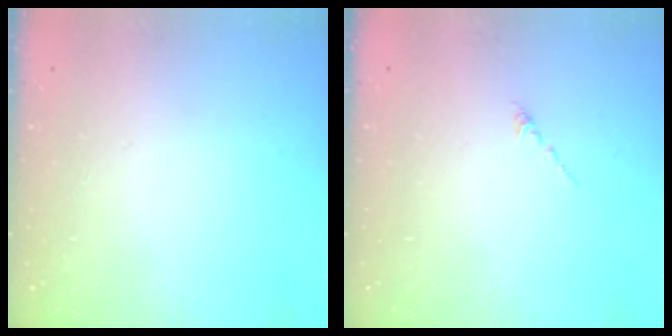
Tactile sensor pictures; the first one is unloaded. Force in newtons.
{"total": 0.0}